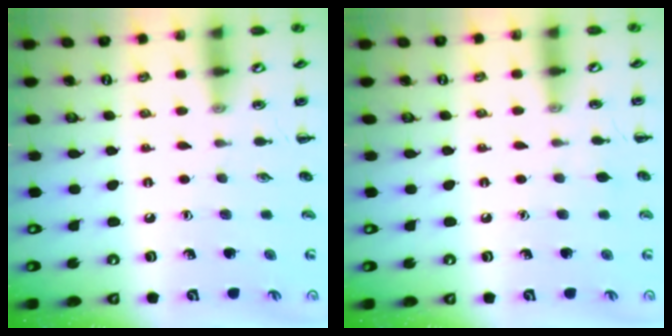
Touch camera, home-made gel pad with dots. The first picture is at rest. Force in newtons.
{"total": 2.8, "press": 2.6, "slide": 0.8}